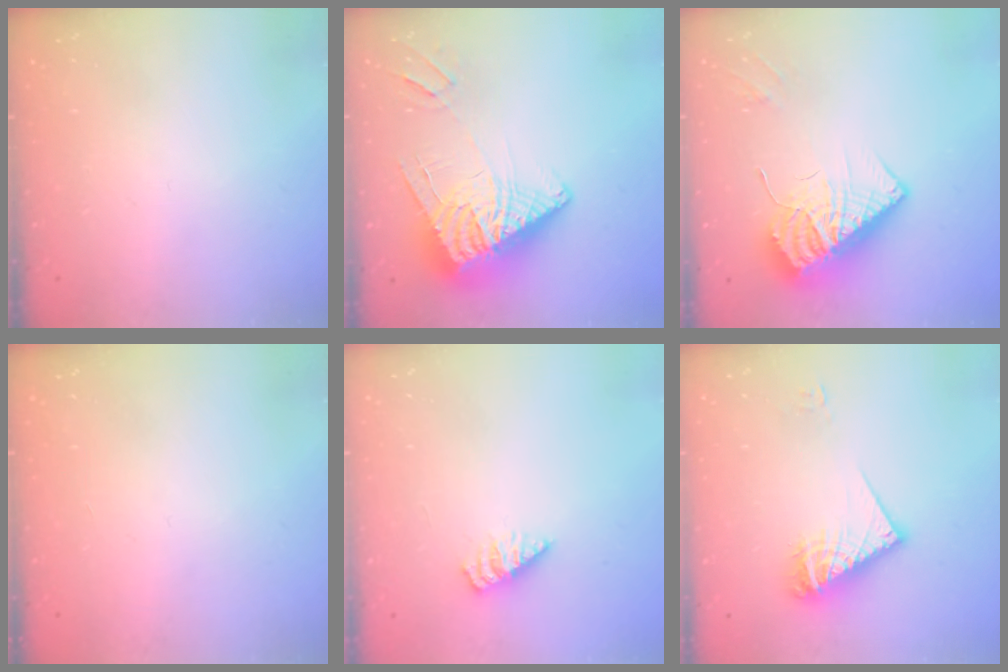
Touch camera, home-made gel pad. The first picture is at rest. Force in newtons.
{"total": 13.6, "press": 13.5, "slide": 1.5}
{"total": 14.0, "press": 13.9, "slide": 1.2}
{"total": 0.0}
{"total": 2.5, "press": 2.5, "slide": 0.3}
{"total": 12.6, "press": 12.5, "slide": 1.0}